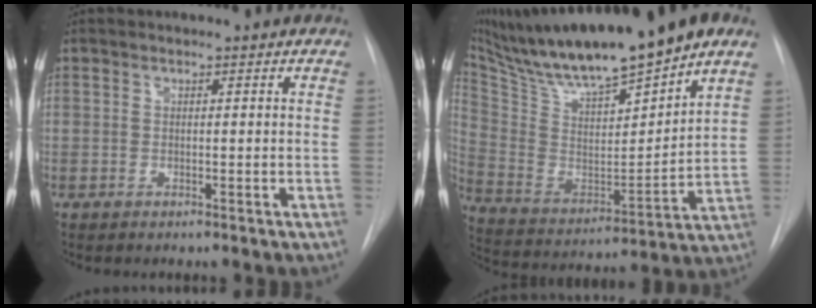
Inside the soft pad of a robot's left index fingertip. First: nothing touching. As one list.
[{"total": 24.1, "force": [19.0, 2.6, 14.5], "torque": [-0.260, -0.002, 0.324]}]